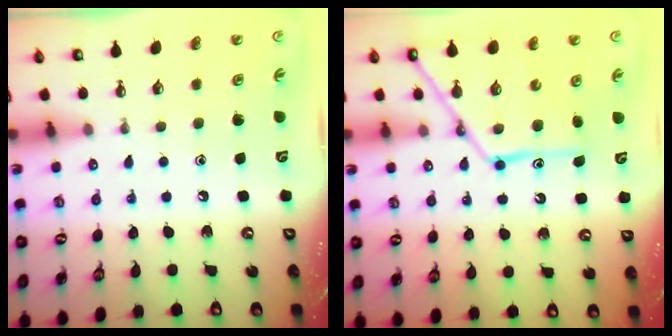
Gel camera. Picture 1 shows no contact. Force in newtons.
{"total": 15.4, "press": 15.3, "slide": 1.5}